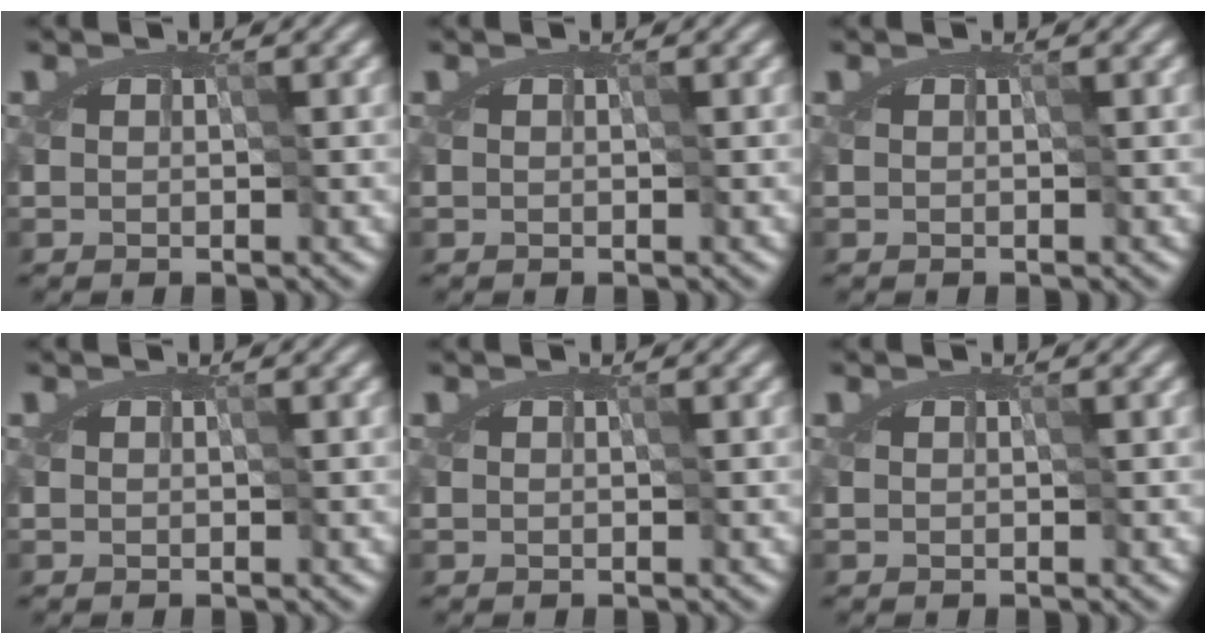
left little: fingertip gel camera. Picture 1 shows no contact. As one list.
[{"total": 0.0}, {"total": 0.0}, {"total": 0.0}, {"total": 0.0}, {"total": 0.0}]